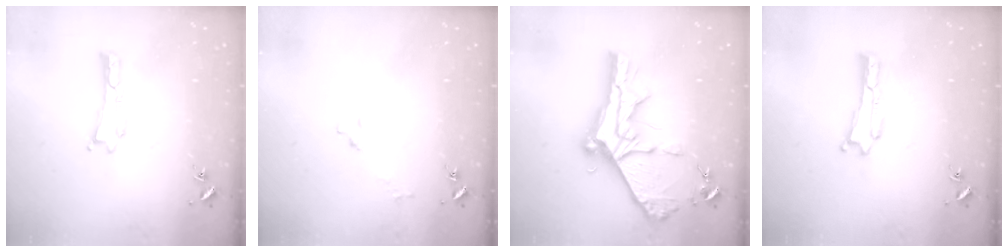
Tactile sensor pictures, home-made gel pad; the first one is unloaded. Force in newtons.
{"total": 2.0, "press": 2.0, "slide": 0.1}
{"total": 10.0, "press": 9.9, "slide": 1.3}
{"total": 0.0}